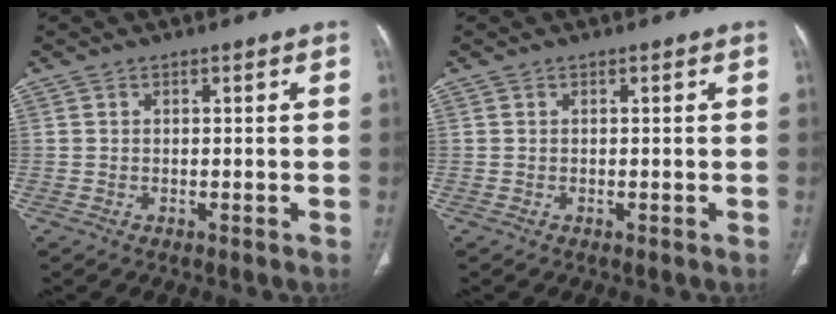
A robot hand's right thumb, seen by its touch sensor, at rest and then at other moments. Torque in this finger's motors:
{"motor_torque": [-0.01, 0.01, -0.01, 0.04, 0.03]}